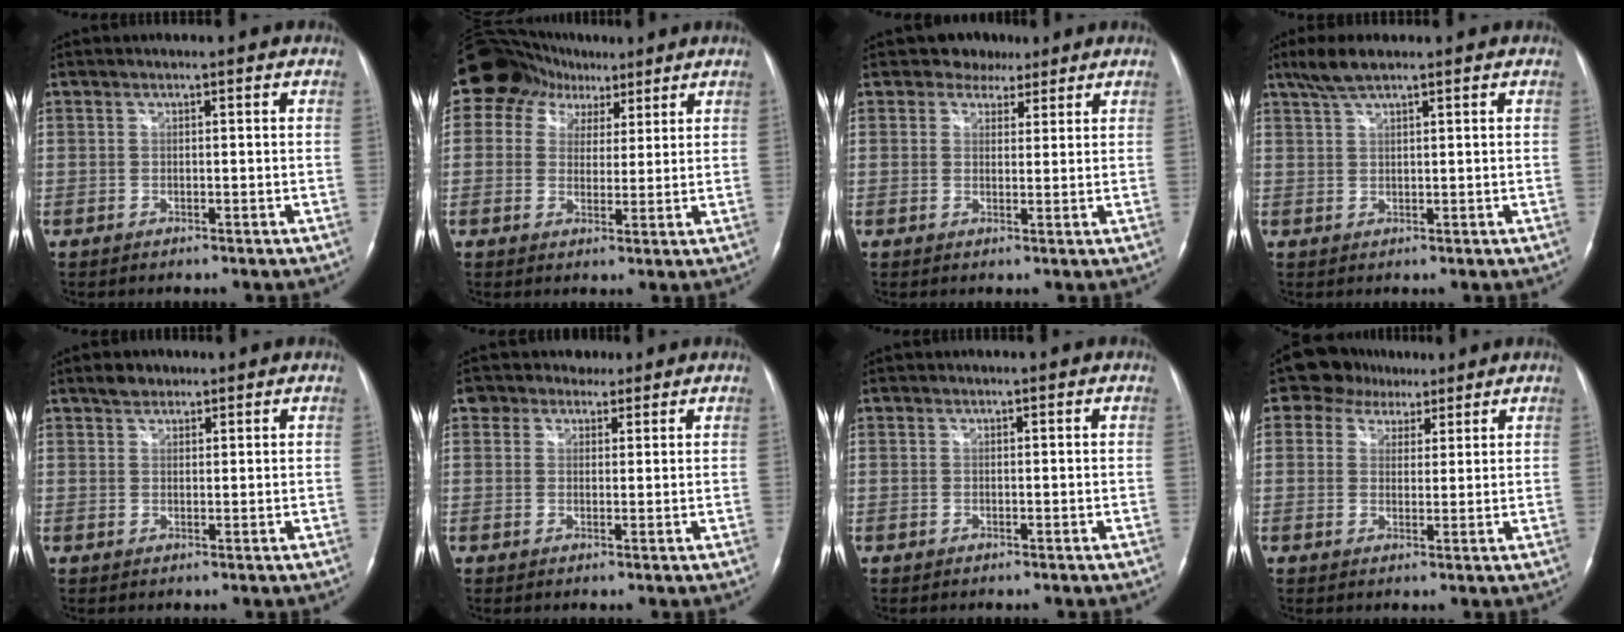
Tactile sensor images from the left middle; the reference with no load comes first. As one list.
[{"total": 9.8, "force": [5.4, 7.7, 2.6], "torque": [-0.044, 0.047, 0.090]}, {"total": 3.9, "force": [2.8, 2.7, 0.3], "torque": [0.001, 0.009, 0.038]}, {"total": 3.9, "force": [2.9, 0.6, 2.5], "torque": [-0.057, 0.011, 0.060]}, {"total": 2.5, "force": [1.8, 1.6, 0.6], "torque": [-0.011, 0.008, 0.029]}, {"total": 4.2, "force": [2.8, 3.0, 0.8], "torque": [-0.015, 0.024, 0.045]}, {"total": 0.0}, {"total": 6.9, "force": [4.5, 5.1, 1.5], "torque": [-0.020, 0.032, 0.073]}]